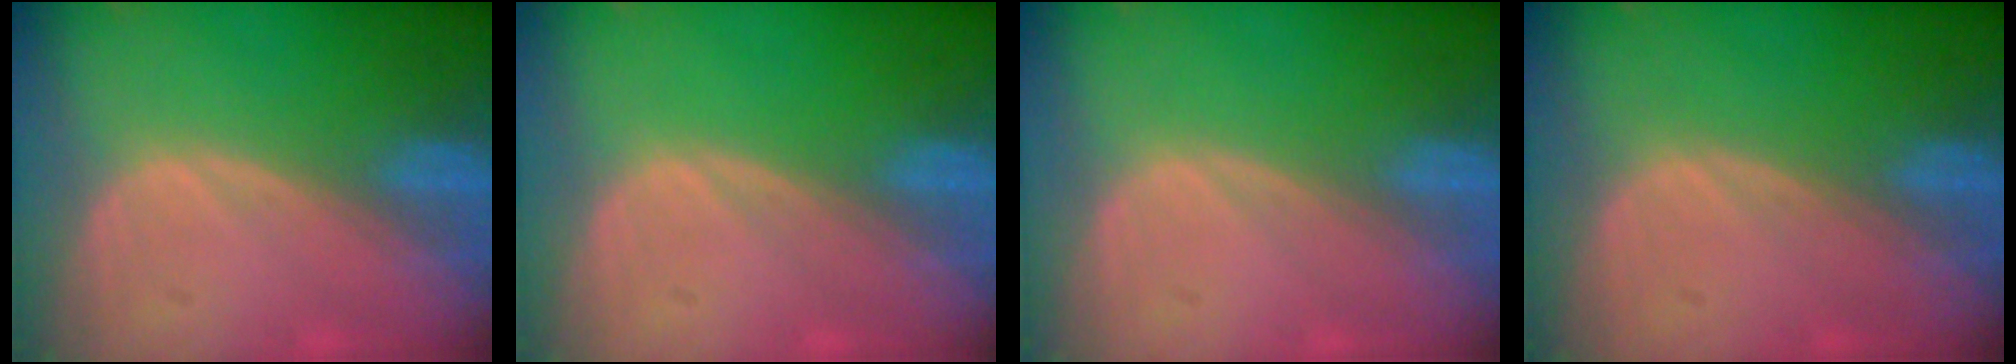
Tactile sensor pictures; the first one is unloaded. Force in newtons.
{"total": 0.0}
{"total": 0.0}
{"total": 0.0}